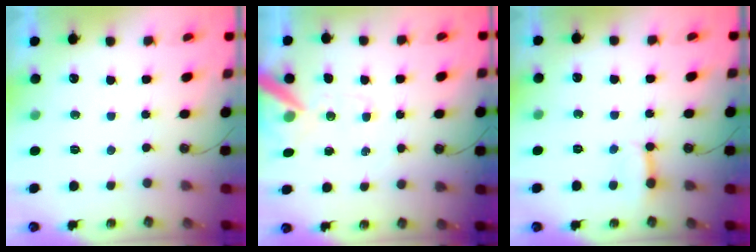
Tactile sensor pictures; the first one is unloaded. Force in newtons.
{"total": 11.6, "press": 11.5, "slide": 1.5}
{"total": 3.0, "press": 2.9, "slide": 0.4}